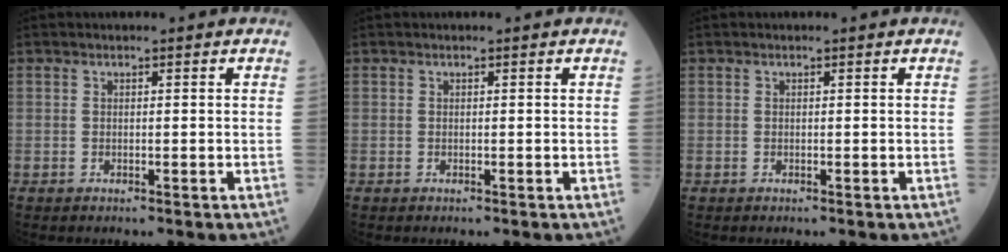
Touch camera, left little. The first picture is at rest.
{"total": 0.0}
{"total": 0.0}